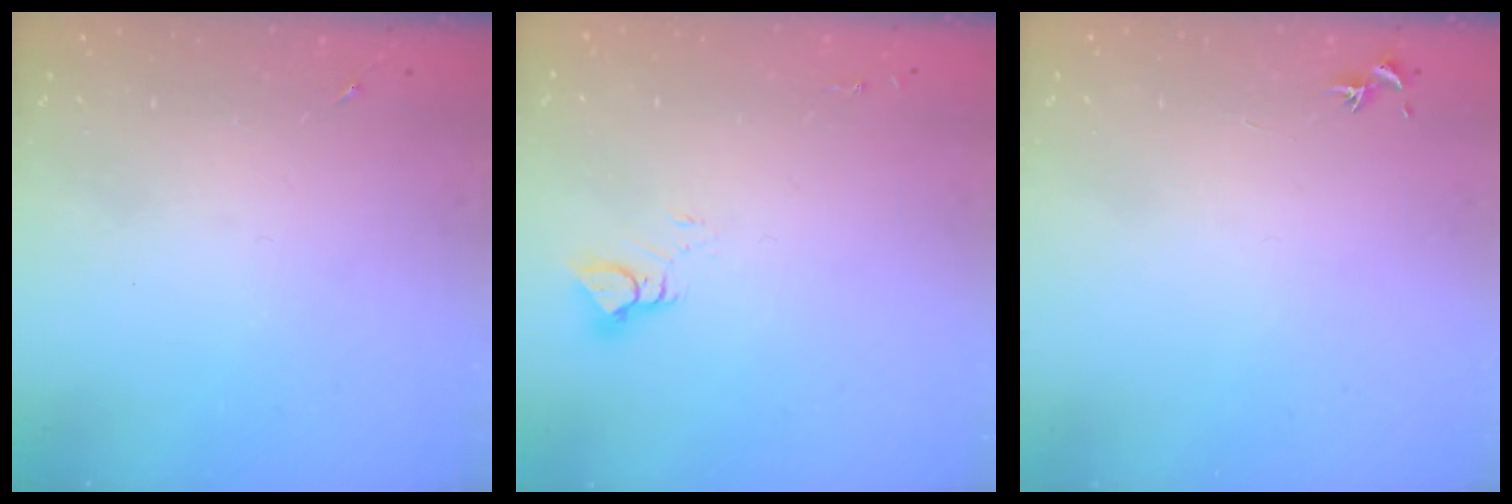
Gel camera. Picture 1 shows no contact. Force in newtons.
{"total": 4.5, "press": 4.5, "slide": 0.2}
{"total": 0.7, "press": 0.7, "slide": 0.3}